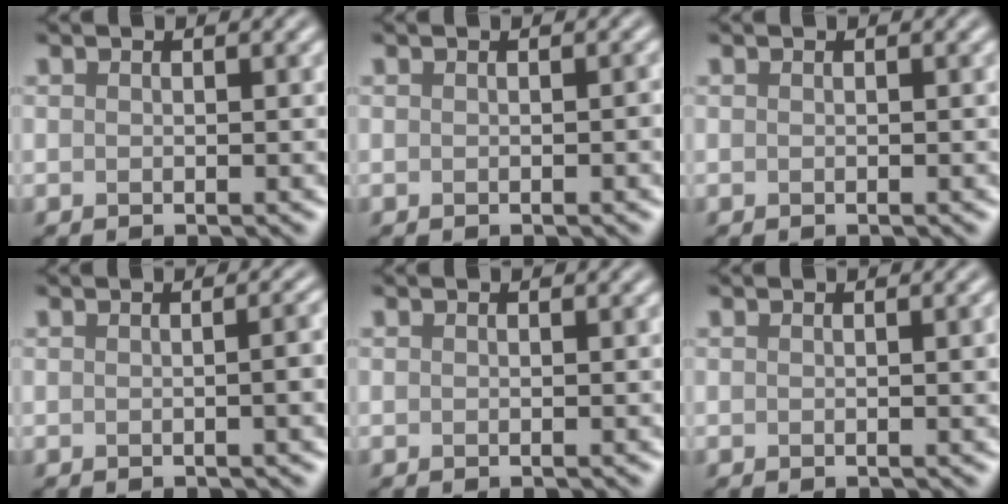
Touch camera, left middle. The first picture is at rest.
{"total": 0.7, "force": [-0.2, 0.1, 0.7], "torque": [-0.009, 0.003, -0.001]}
{"total": 0.0}
{"total": 3.0, "force": [-0.1, 1.0, 2.9], "torque": [-0.021, 0.008, -0.002]}
{"total": 0.0}
{"total": 1.2, "force": [0.1, 0.2, 1.2], "torque": [-0.014, 0.002, 0.000]}